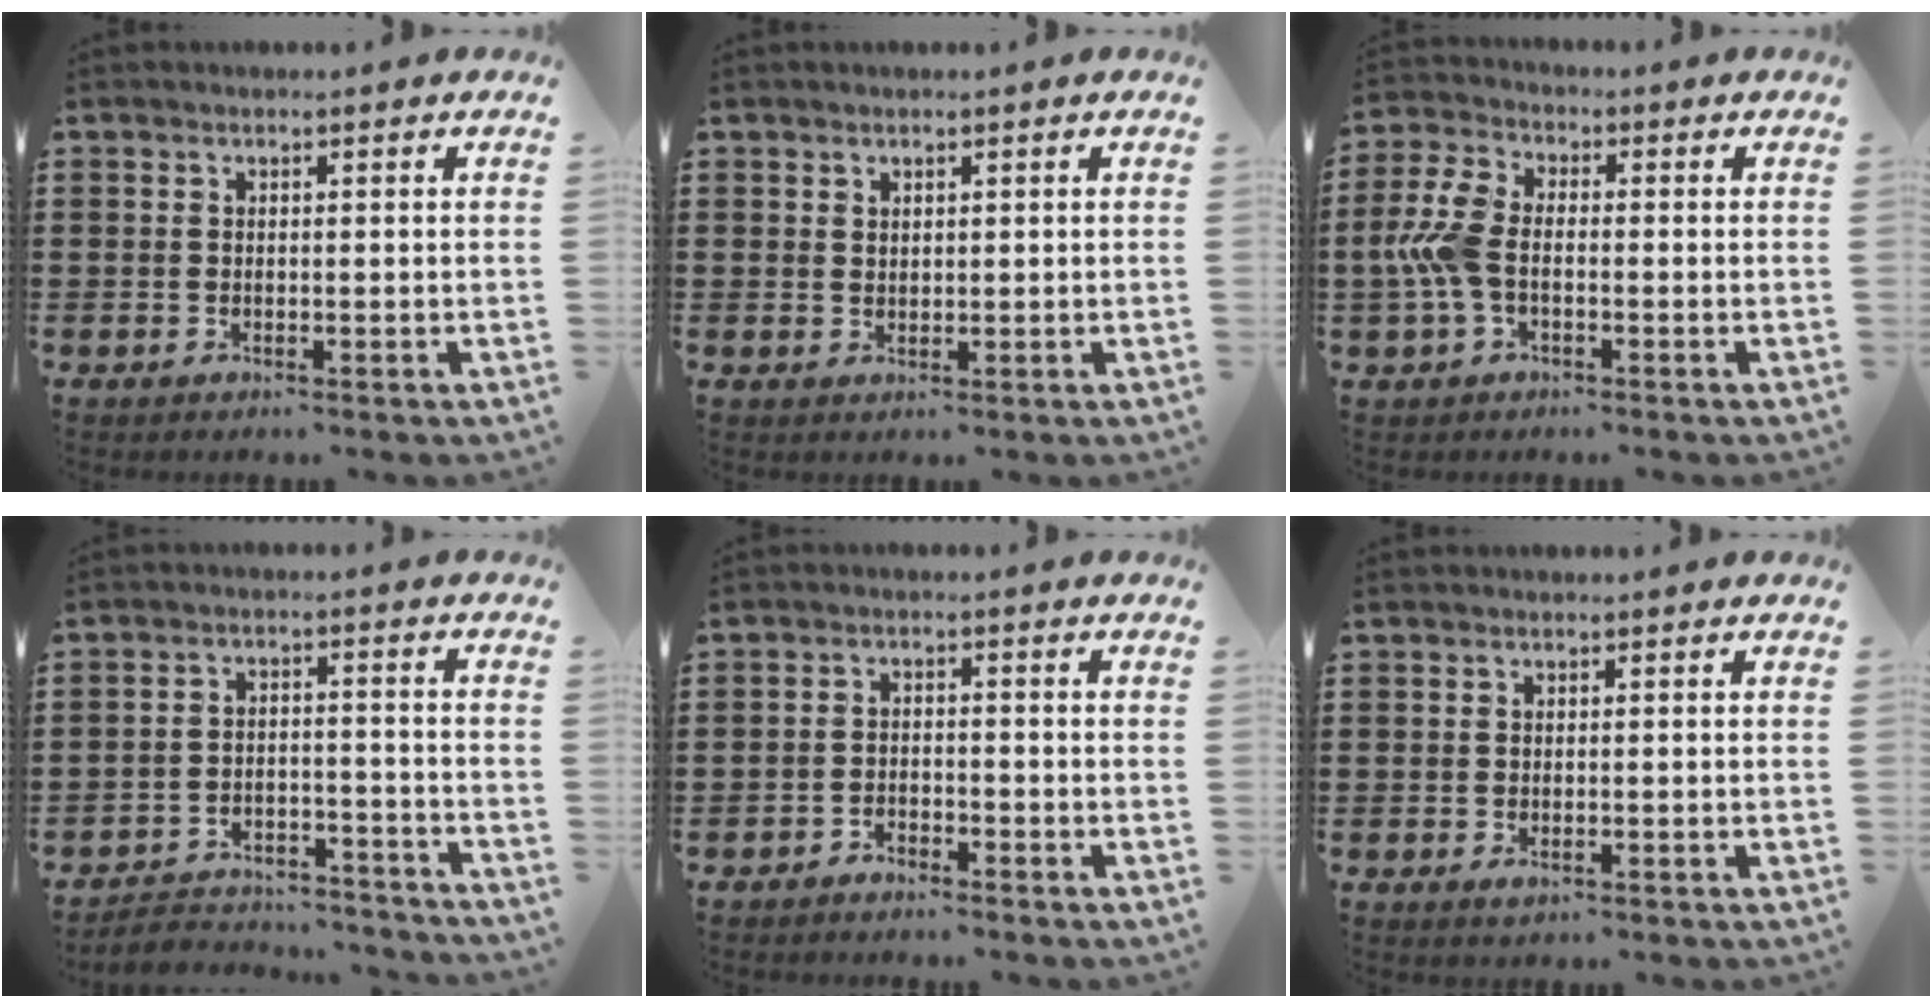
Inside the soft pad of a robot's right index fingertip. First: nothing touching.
{"total": 1.3, "force": [1.1, 0.7, 0.2], "torque": [-0.005, 0.003, 0.022]}
{"total": 6.9, "force": [-0.9, 4.0, 5.5], "torque": [-0.151, -0.003, -0.027]}
{"total": 4.1, "force": [-3.9, 1.0, 0.6], "torque": [-0.020, 0.007, -0.083]}
{"total": 1.7, "force": [-1.7, 0.3, -0.2], "torque": [-0.004, 0.006, -0.038]}
{"total": 0.6, "force": [-0.2, 0.3, 0.4], "torque": [-0.009, -0.003, -0.003]}